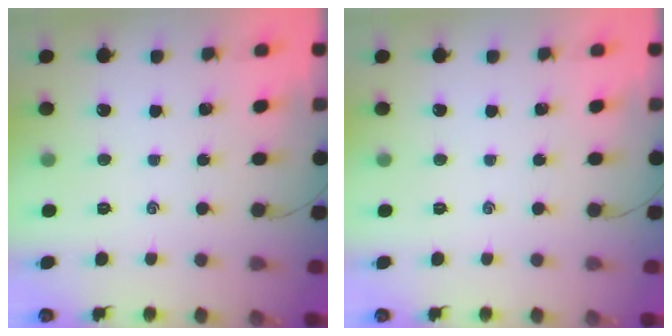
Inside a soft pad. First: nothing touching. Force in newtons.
{"total": 0.0}